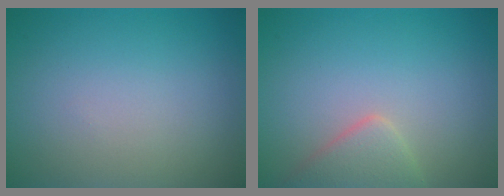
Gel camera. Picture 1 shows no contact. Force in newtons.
{"total": 2.7, "press": 2.7, "slide": 0.1}